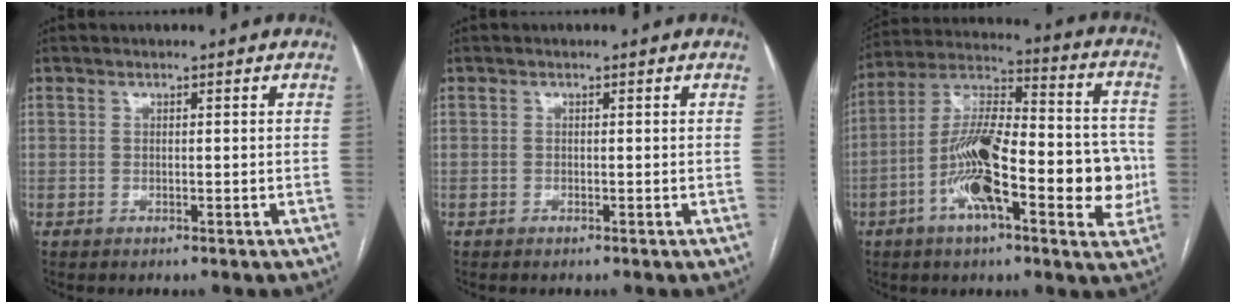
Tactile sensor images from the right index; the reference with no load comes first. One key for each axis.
{"total": 0.0}
{"total": 20.2, "fx": -4.8, "fy": 6.1, "fz": 18.6, "tx": -0.310, "ty": 0.026, "tz": -0.078}